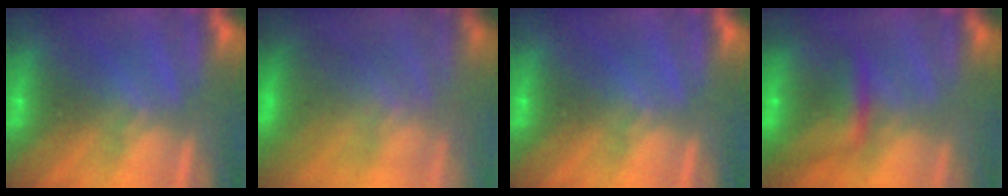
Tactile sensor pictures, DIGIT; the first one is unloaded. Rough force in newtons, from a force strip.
{"total": 3.8}
{"total": 0.0}
{"total": 7.4}